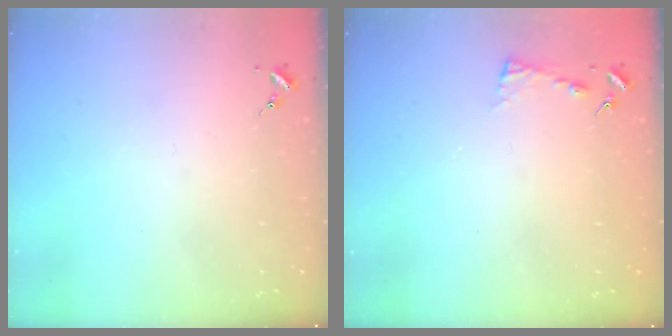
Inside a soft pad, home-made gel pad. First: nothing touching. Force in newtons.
{"total": 2.8, "press": 2.8, "slide": 0.3}